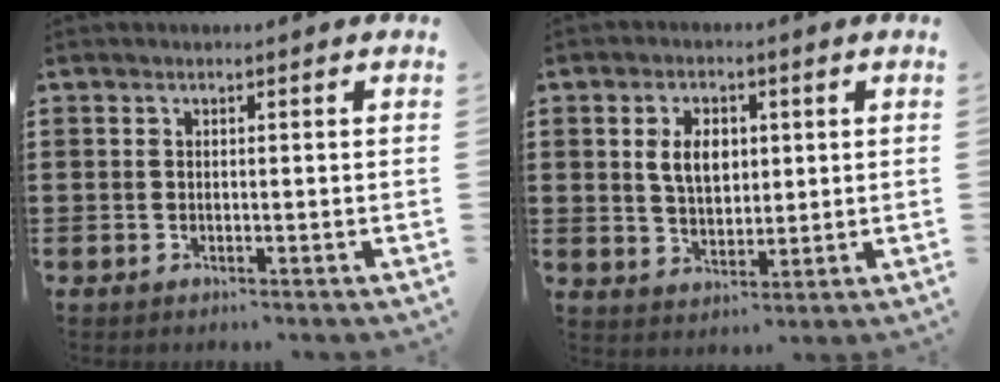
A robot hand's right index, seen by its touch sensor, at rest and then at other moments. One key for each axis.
{"total": 5.4, "fx": 1.2, "fy": 3.5, "fz": 4.0, "tx": -0.080, "ty": 0.011, "tz": 0.016}